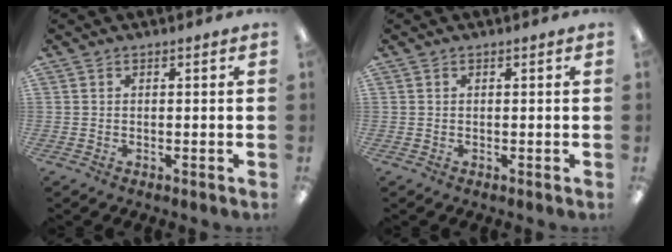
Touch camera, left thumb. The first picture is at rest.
{"total": 0.0}